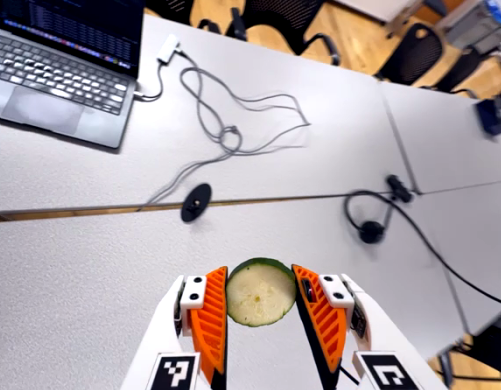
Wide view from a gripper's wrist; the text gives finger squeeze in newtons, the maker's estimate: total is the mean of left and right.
{"total": 9.7, "left": 11.0, "right": 8.5}